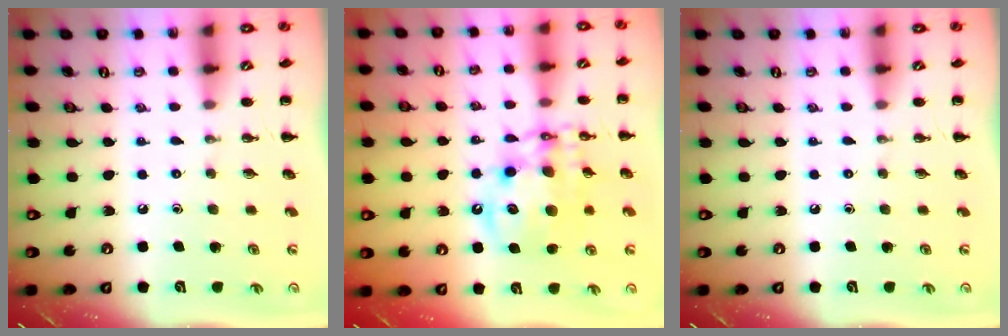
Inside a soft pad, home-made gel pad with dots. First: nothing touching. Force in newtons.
{"total": 14.1, "press": 13.7, "slide": 3.3}
{"total": 0.0}